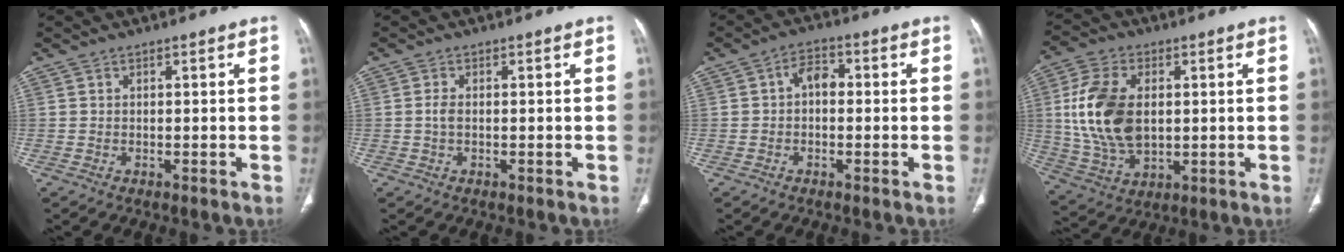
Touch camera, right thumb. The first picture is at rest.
{"total": 1.5, "force": [-0.2, 0.7, 1.3], "torque": [-0.029, 0.000, -0.004]}
{"total": 4.0, "force": [-0.1, 2.7, 2.9], "torque": [-0.035, 0.016, -0.012]}
{"total": 15.7, "force": [1.7, 9.7, 12.2], "torque": [-0.238, -0.006, 0.040]}